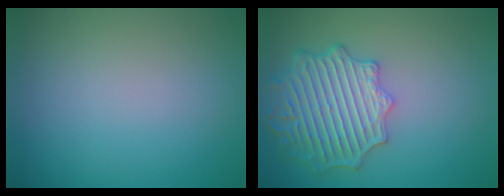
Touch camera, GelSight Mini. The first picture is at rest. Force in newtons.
{"total": 5.7, "press": 5.3, "slide": 2.1}